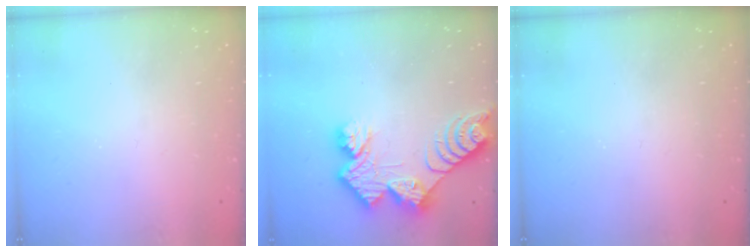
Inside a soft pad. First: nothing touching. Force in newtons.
{"total": 11.5, "press": 11.4, "slide": 1.0}
{"total": 0.0}